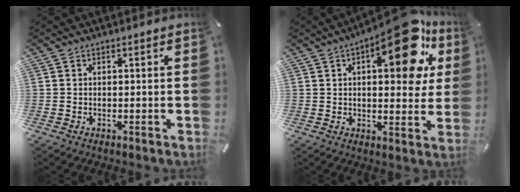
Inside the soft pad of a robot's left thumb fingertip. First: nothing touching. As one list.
[{"total": 19.1, "force": [9.2, 7.3, 15.1], "torque": [-0.201, -0.043, 0.137]}]